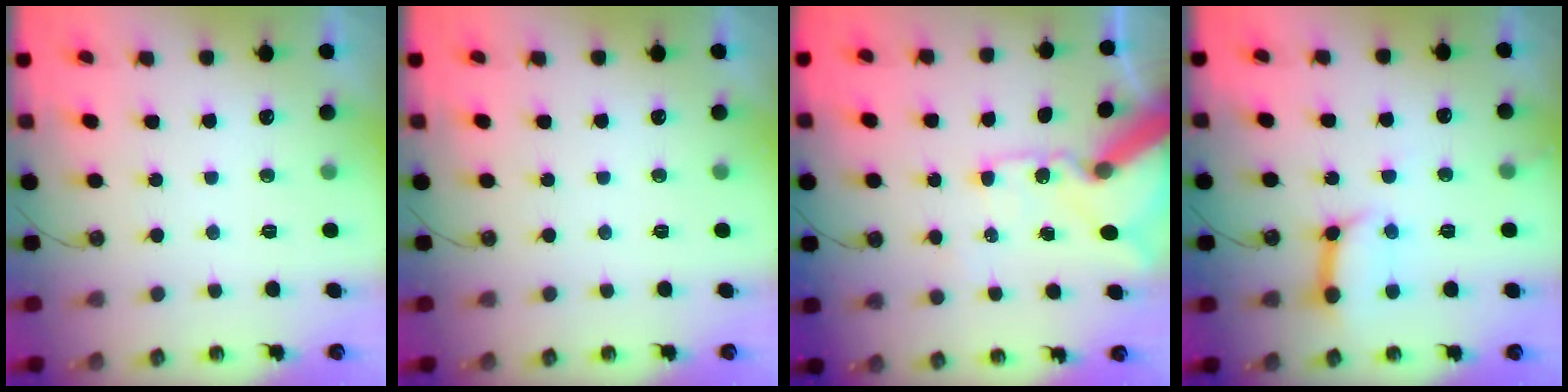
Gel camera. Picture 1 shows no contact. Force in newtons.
{"total": 0.0}
{"total": 15.3, "press": 15.1, "slide": 2.4}
{"total": 11.1, "press": 11.0, "slide": 1.0}